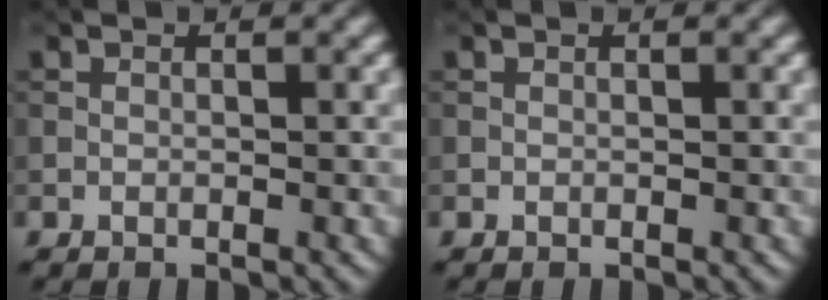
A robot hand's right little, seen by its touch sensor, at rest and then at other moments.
{"total": 0.0}